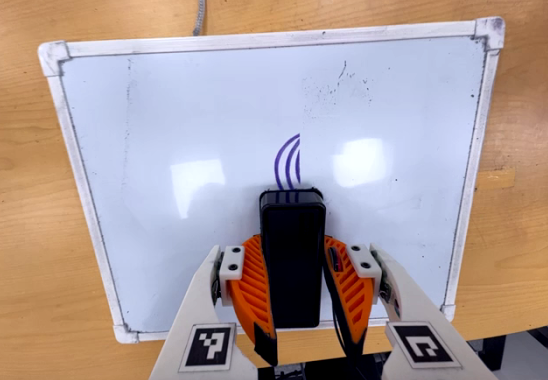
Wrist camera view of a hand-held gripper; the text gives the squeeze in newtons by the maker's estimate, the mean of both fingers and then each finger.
{"total": 6.3, "left": 5.7, "right": 6.9}